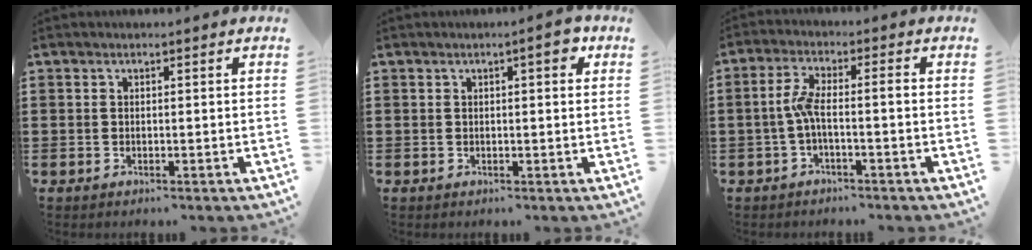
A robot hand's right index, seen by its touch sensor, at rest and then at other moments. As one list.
[{"total": 2.8, "force": [1.0, 0.7, 2.5], "torque": [-0.036, 0.002, 0.011]}, {"total": 4.5, "force": [-1.0, 0.7, 4.4], "torque": [-0.096, -0.001, -0.026]}]